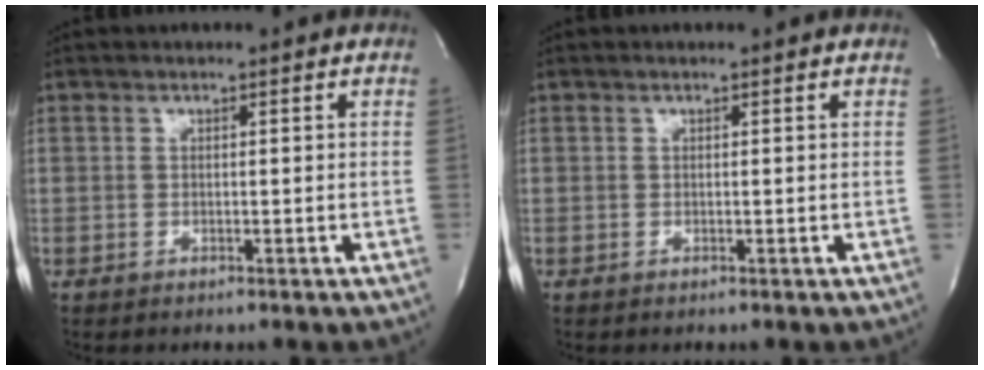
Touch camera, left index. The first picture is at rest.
{"total": 0.0}